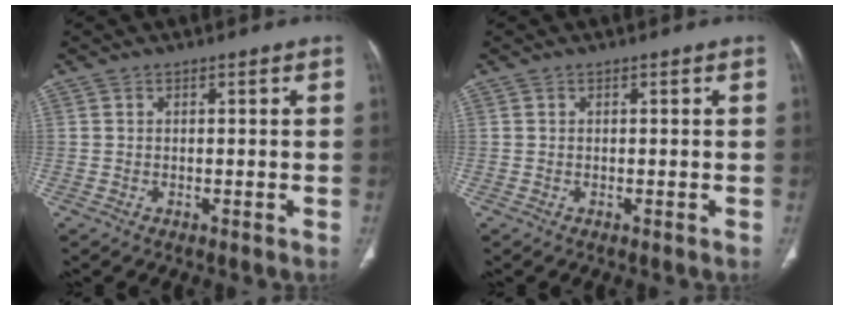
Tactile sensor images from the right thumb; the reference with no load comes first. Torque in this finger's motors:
{"motor_torque": [-0.02, 0.01, -0.02, -0.01, 0.00]}